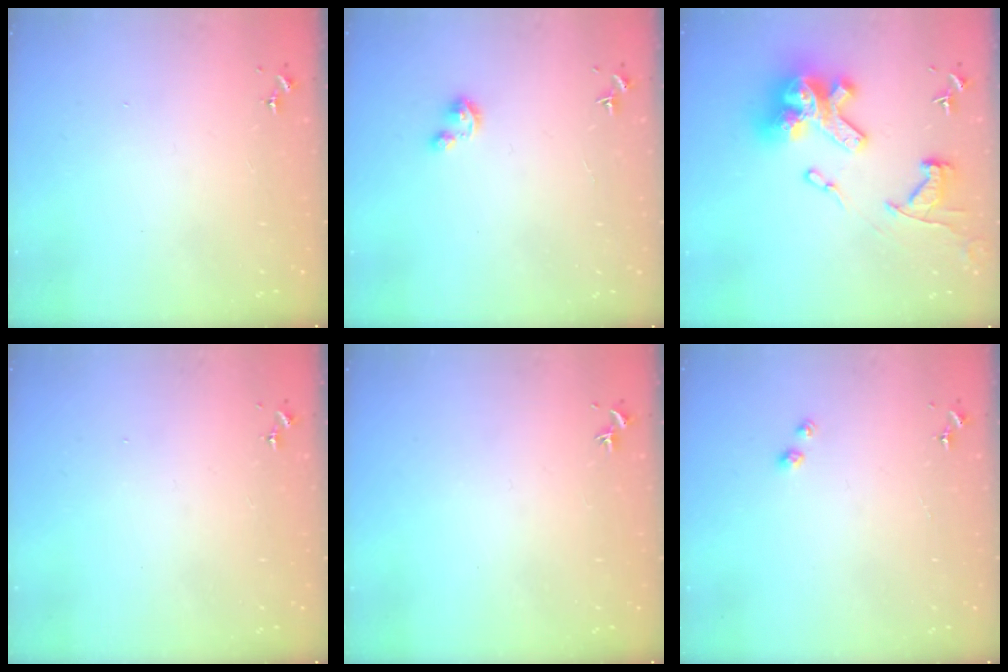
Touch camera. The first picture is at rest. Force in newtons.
{"total": 2.7, "press": 2.7, "slide": 0.3}
{"total": 23.0, "press": 22.9, "slide": 1.7}
{"total": 0.0}
{"total": 0.0}
{"total": 2.3, "press": 2.3, "slide": 0.3}